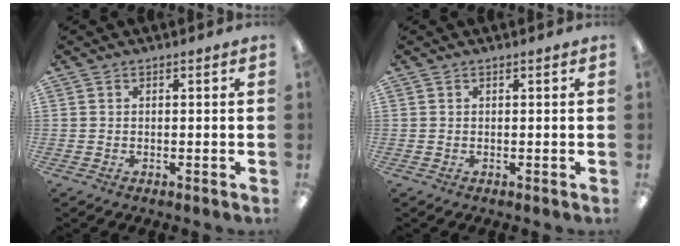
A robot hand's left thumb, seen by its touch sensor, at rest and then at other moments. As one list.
[{"total": 0.0}]